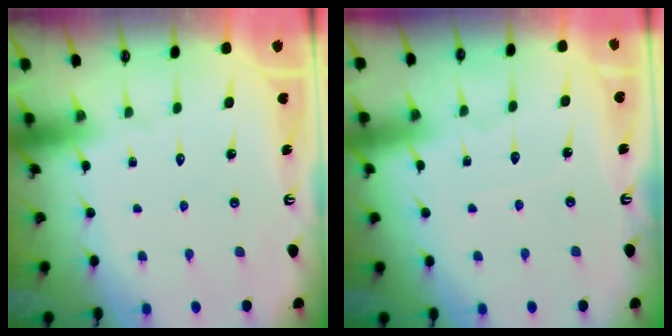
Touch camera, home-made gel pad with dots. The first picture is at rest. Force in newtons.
{"total": 2.6, "press": 2.6, "slide": 0.4}